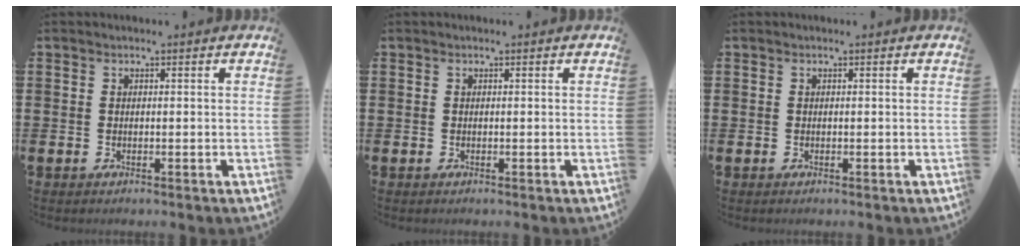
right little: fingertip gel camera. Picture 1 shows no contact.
{"total": 0.0}
{"total": 0.0}